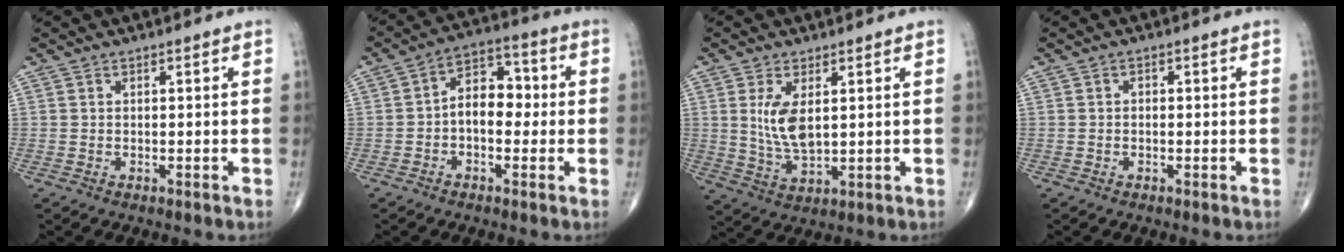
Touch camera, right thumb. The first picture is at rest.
{"total": 8.8, "force": [-0.5, 5.7, 6.7], "torque": [-0.076, 0.033, -0.020]}
{"total": 7.4, "force": [1.7, 3.4, 6.4], "torque": [-0.123, -0.018, 0.046]}
{"total": 0.8, "force": [0.0, 0.5, 0.6], "torque": [-0.010, 0.003, -0.001]}